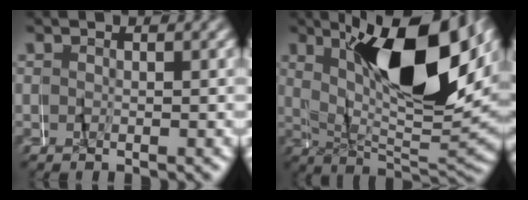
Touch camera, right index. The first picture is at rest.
{"total": 14.2, "force": [4.9, 5.1, 12.4], "torque": [-0.211, 0.034, 0.064]}